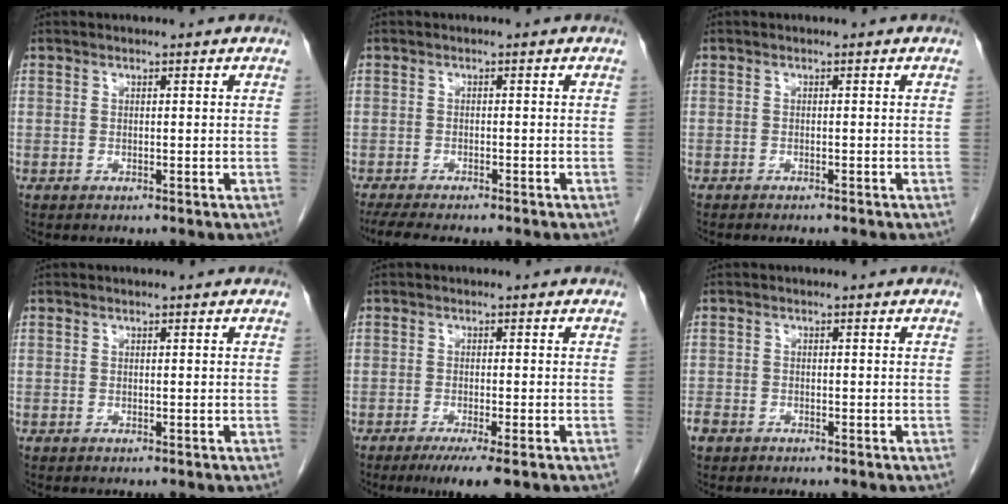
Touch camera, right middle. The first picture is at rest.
{"total": 8.0, "force": [-6.7, 1.3, 4.2], "torque": [-0.059, -0.012, -0.098]}
{"total": 3.2, "force": [-2.8, 0.5, 1.4], "torque": [-0.017, -0.005, -0.035]}
{"total": 0.0}
{"total": 4.9, "force": [-3.1, 0.5, 3.8], "torque": [-0.057, -0.014, -0.048]}
{"total": 2.0, "force": [-1.4, 1.2, 0.7], "torque": [-0.019, 0.001, -0.023]}